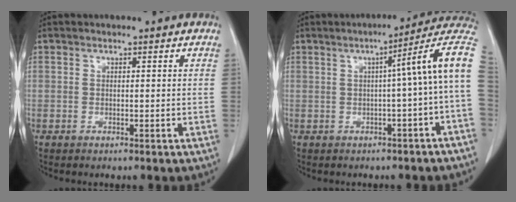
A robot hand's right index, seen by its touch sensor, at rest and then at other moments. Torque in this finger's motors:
{"motor_torque": [0.75, -0.39, 0.43, 0.10]}